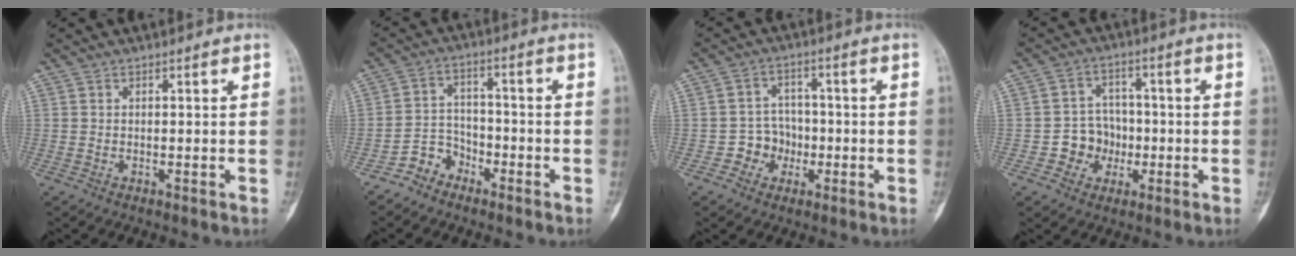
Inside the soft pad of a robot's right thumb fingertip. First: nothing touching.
{"total": 5.5, "force": [-4.0, 3.7, 0.5], "torque": [0.014, 0.042, -0.080]}
{"total": 5.5, "force": [-1.9, 5.0, 1.2], "torque": [0.017, 0.021, -0.035]}
{"total": 7.2, "force": [-1.6, 6.5, 2.6], "torque": [-0.005, 0.019, -0.026]}